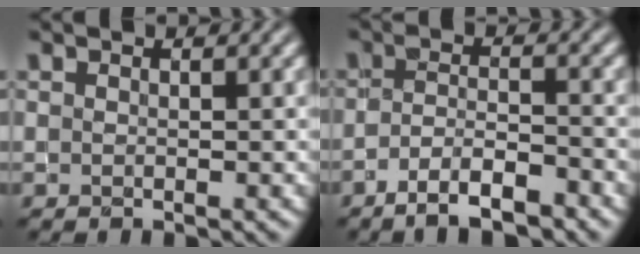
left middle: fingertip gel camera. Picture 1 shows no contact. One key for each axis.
{"total": 4.2, "fx": -3.0, "fy": 1.1, "fz": 2.7, "tx": -0.050, "ty": 0.001, "tz": -0.055}